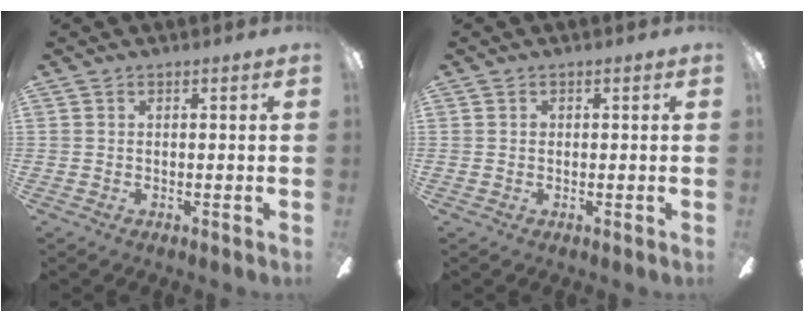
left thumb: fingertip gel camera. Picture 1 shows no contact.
{"total": 0.6, "force": [0.2, 0.5, 0.2], "torque": [-0.003, 0.004, 0.002]}